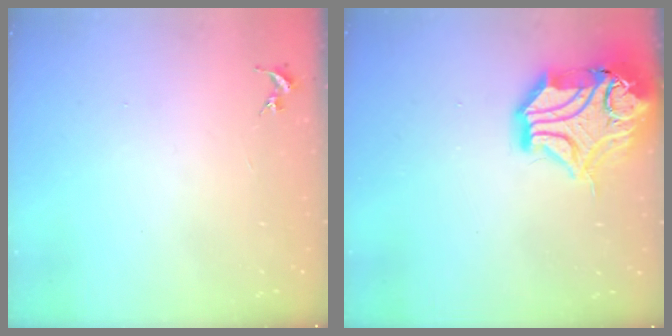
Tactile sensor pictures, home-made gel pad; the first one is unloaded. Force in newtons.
{"total": 21.7, "press": 21.5, "slide": 2.9}